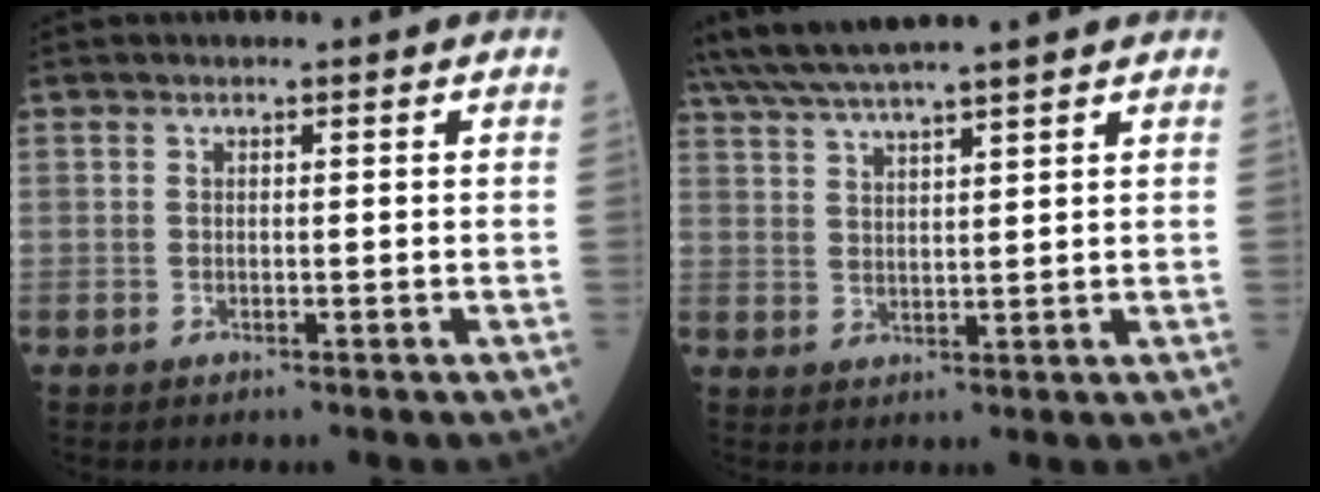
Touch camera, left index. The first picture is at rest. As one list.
[{"total": 12.9, "force": [11.3, -0.1, 6.0], "torque": [-0.113, 0.037, 0.177]}]